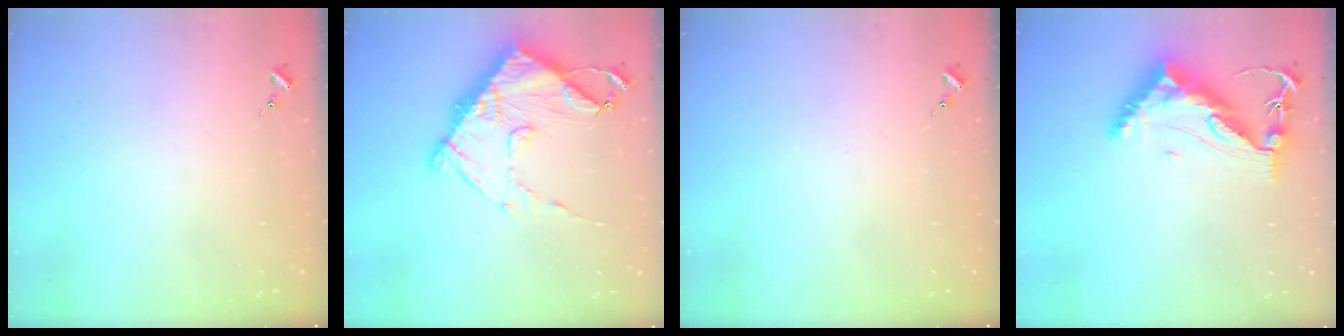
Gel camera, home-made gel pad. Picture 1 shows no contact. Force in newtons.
{"total": 13.5, "press": 13.5, "slide": 1.2}
{"total": 0.0}
{"total": 12.9, "press": 12.8, "slide": 1.5}